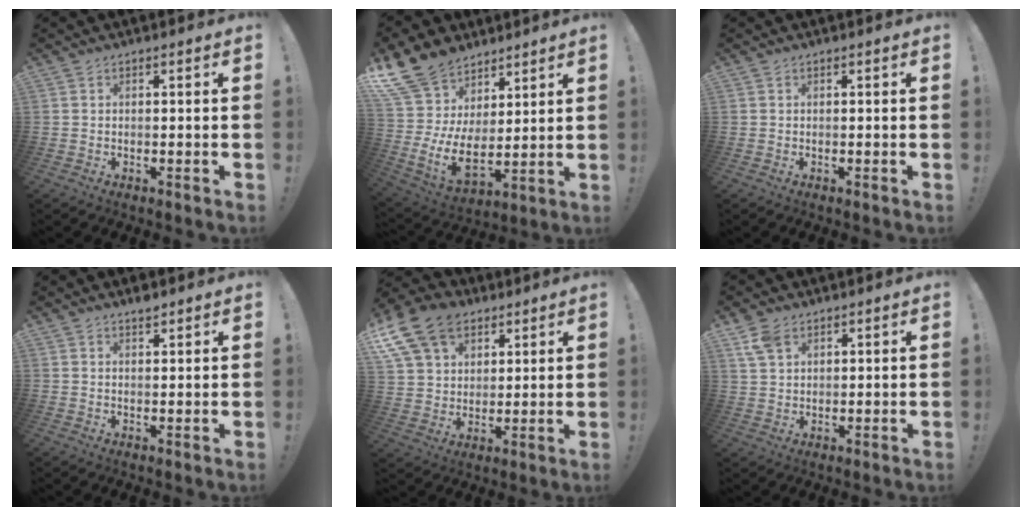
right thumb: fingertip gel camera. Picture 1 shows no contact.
{"total": 15.8, "force": [6.5, 10.6, 9.7], "torque": [-0.211, -0.062, 0.128]}
{"total": 0.0}
{"total": 2.0, "force": [1.8, 0.4, 0.7], "torque": [-0.002, -0.010, 0.030]}
{"total": 16.5, "force": [8.6, 11.6, 7.9], "torque": [-0.143, -0.038, 0.167]}
{"total": 6.0, "force": [3.6, 3.5, 3.4], "torque": [-0.059, -0.010, 0.070]}